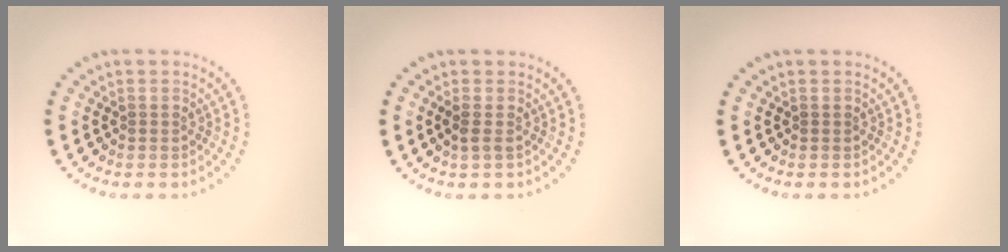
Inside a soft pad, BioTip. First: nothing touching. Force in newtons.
{"total": 1.1, "press": 1.1, "slide": 0.4}
{"total": 0.0}